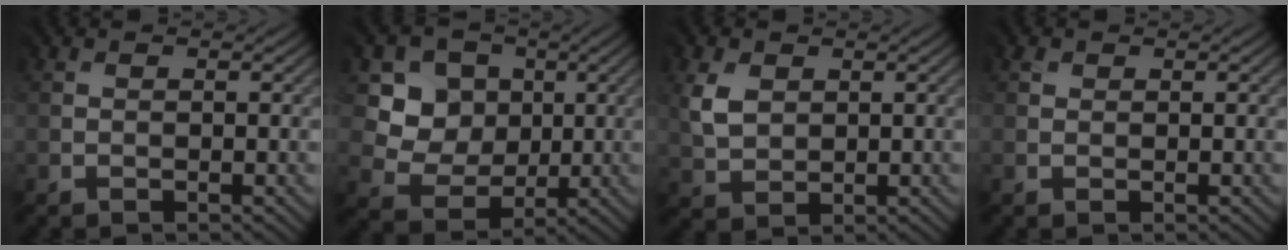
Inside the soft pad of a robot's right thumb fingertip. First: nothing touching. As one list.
[{"total": 6.4, "force": [2.3, 5.8, 1.3], "torque": [-0.044, -0.013, 0.038]}, {"total": 3.0, "force": [1.4, 2.5, 1.0], "torque": [-0.045, 0.002, 0.029]}, {"total": 1.1, "force": [0.8, 0.7, -0.2], "torque": [0.006, -0.002, 0.011]}]